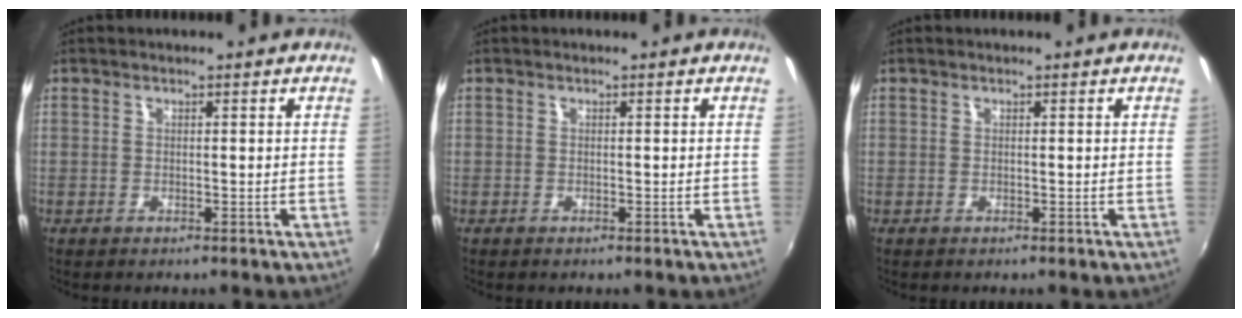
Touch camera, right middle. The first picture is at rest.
{"total": 0.0}
{"total": 0.0}